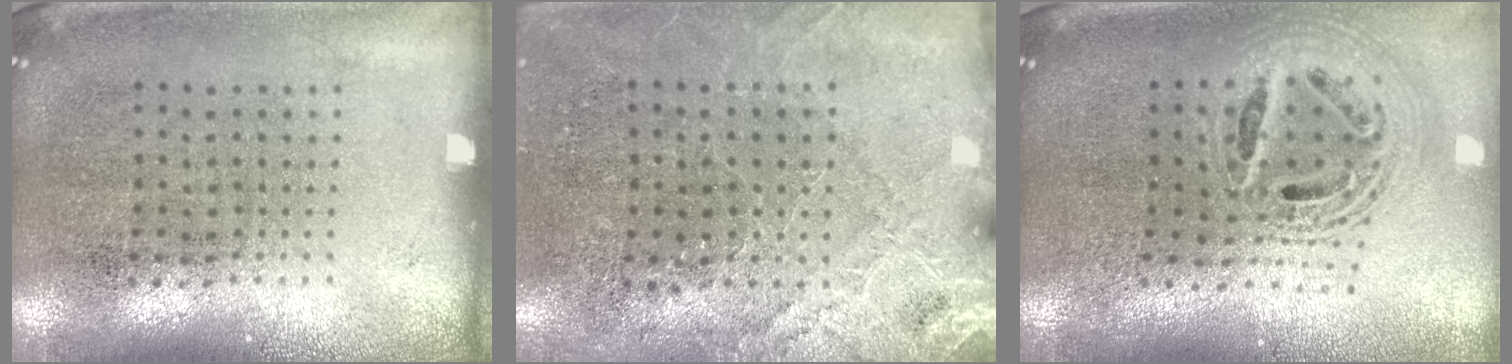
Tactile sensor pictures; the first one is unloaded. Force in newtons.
{"total": 2.7, "press": 2.7, "slide": 0.3}
{"total": 2.2, "press": 1.7, "slide": 1.4}